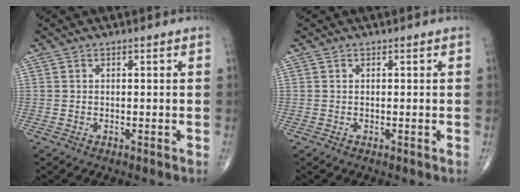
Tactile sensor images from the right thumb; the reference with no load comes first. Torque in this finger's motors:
{"motor_torque": [0.04, 0.10, 0.32, 0.07, -0.01]}